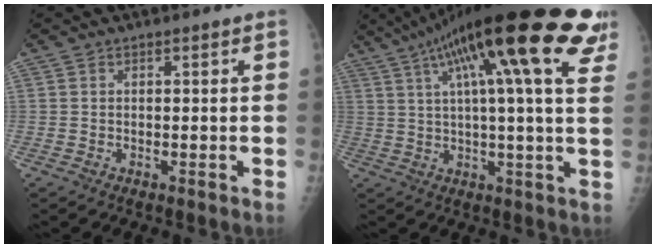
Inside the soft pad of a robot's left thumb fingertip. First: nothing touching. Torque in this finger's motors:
{"motor_torque": [0.70, 1.11, 2.29, -0.47, 0.57]}